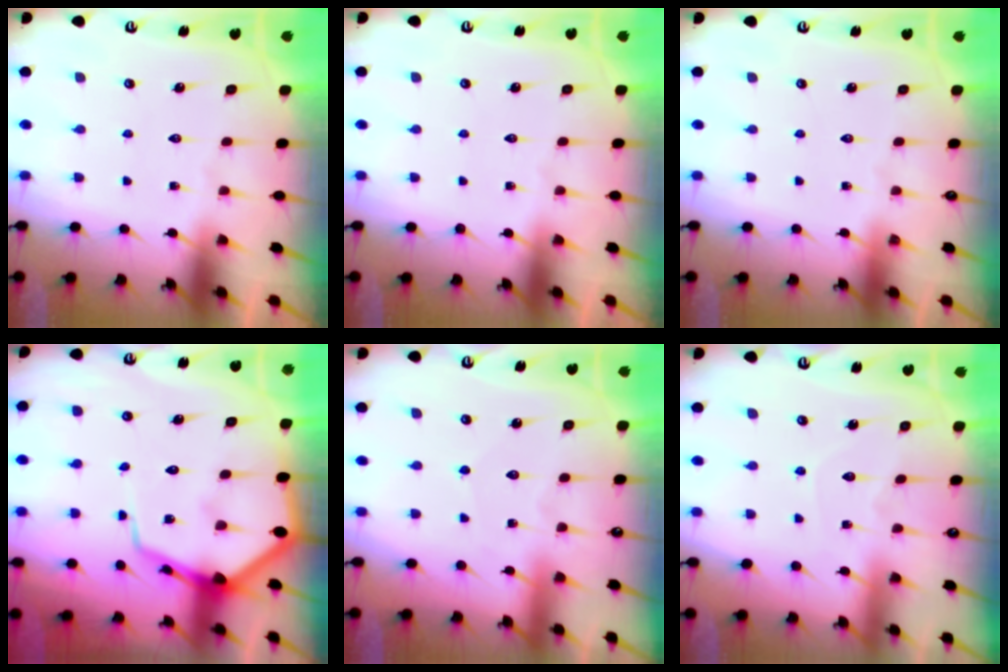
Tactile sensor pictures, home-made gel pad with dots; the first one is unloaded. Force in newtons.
{"total": 0.0}
{"total": 0.0}
{"total": 9.8, "press": 9.8, "slide": 1.0}
{"total": 3.0, "press": 2.9, "slide": 0.4}
{"total": 4.2, "press": 4.2, "slide": 0.1}